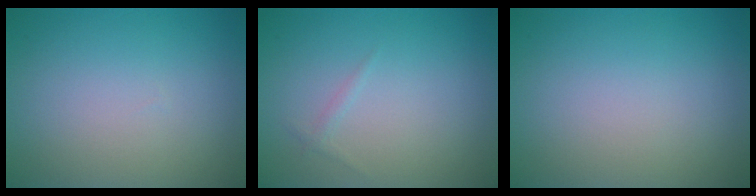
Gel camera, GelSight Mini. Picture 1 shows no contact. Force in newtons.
{"total": 0.5, "press": 0.5, "slide": 0.1}
{"total": 0.0}